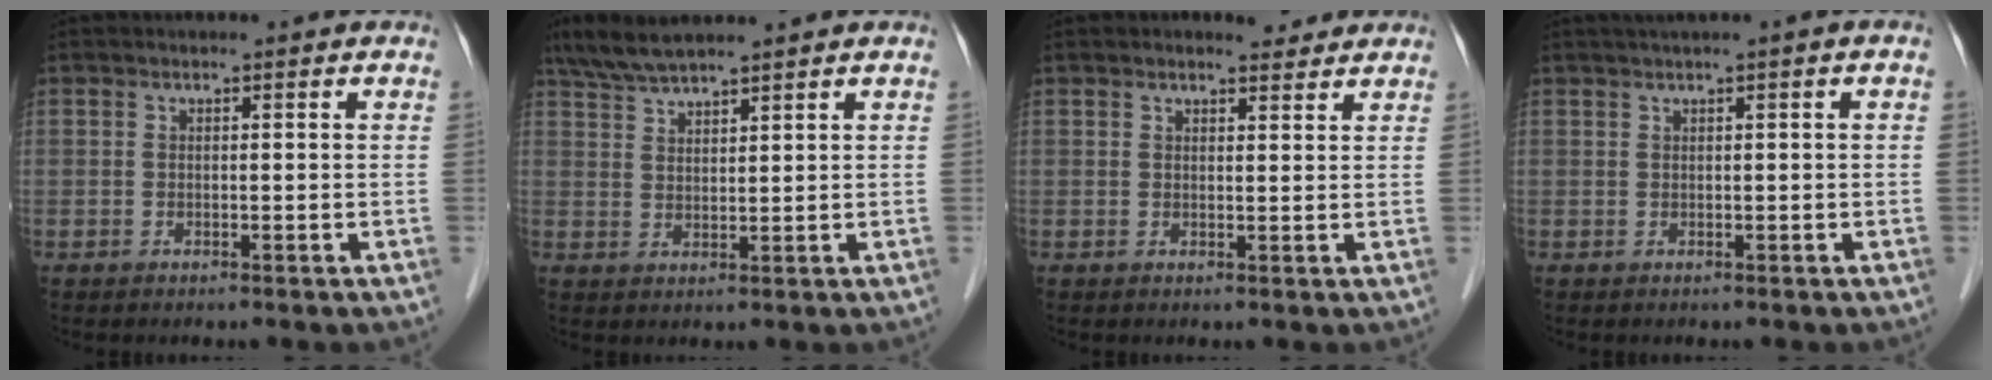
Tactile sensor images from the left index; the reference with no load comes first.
{"total": 5.8, "force": [5.1, 0.5, 2.7], "torque": [-0.060, 0.019, 0.104]}
{"total": 2.4, "force": [2.2, 0.8, 0.5], "torque": [-0.012, 0.001, 0.029]}
{"total": 2.0, "force": [0.9, -0.2, 1.8], "torque": [-0.035, 0.012, 0.020]}